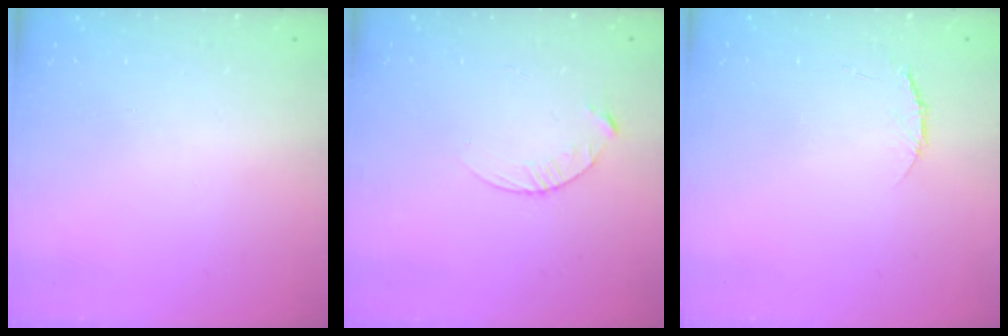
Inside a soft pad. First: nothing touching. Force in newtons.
{"total": 3.7, "press": 3.7, "slide": 0.4}
{"total": 3.7, "press": 3.6, "slide": 0.4}